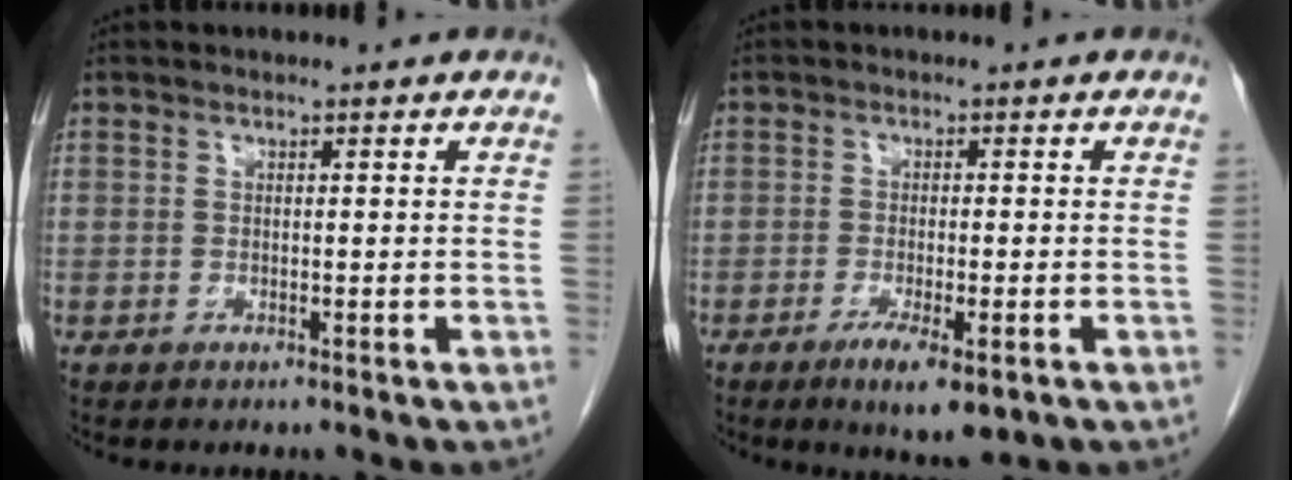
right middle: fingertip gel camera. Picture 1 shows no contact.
{"total": 5.6, "force": [-3.0, 1.1, 4.7], "torque": [-0.079, -0.014, -0.043]}